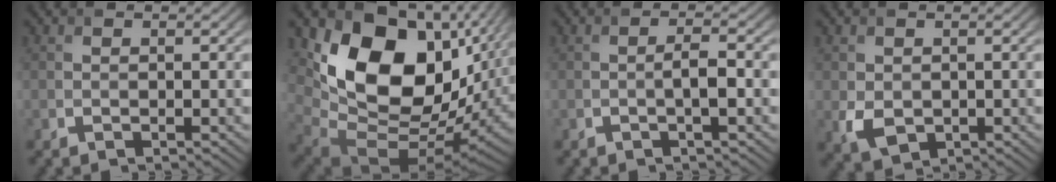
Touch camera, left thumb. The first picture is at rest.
{"total": 18.1, "force": [4.4, 11.8, 13.0], "torque": [-0.247, -0.023, 0.100]}
{"total": 2.1, "force": [-0.6, 0.3, 2.0], "torque": [-0.037, 0.005, -0.013]}
{"total": 2.9, "force": [-0.2, 2.3, 1.7], "torque": [-0.046, -0.011, 0.001]}